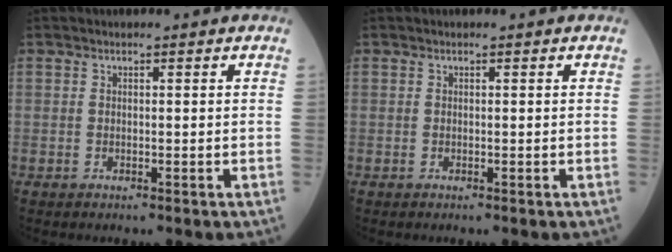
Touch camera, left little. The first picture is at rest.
{"total": 0.0}